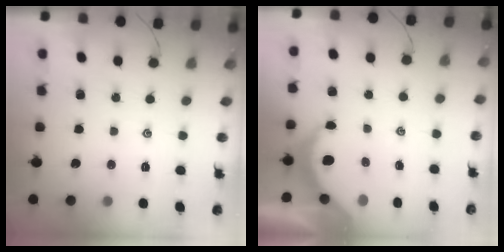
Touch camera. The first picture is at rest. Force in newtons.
{"total": 6.1, "press": 6.1, "slide": 0.5}